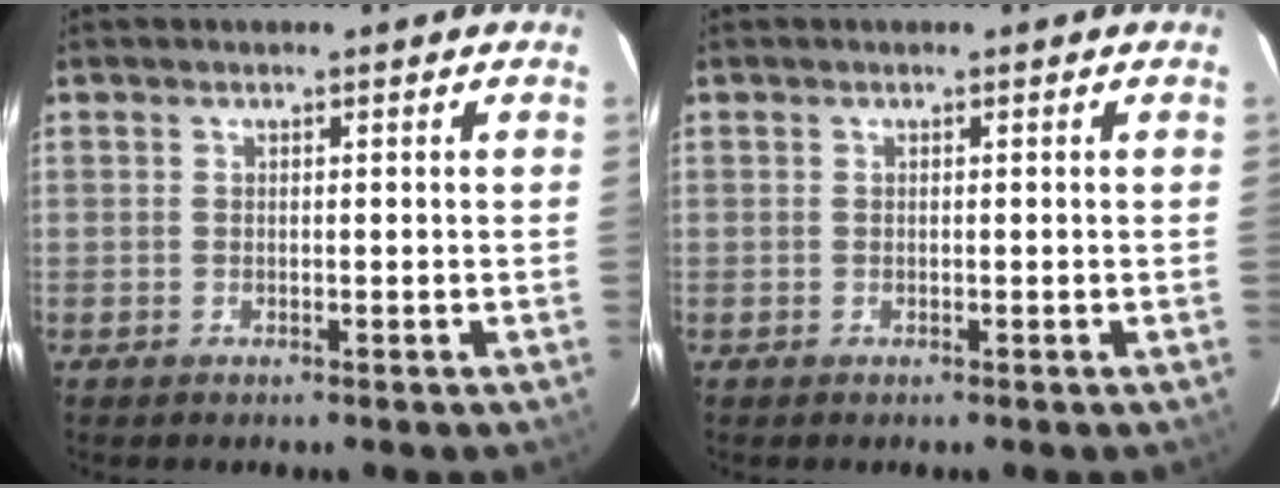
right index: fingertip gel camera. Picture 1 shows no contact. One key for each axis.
{"total": 0.0}